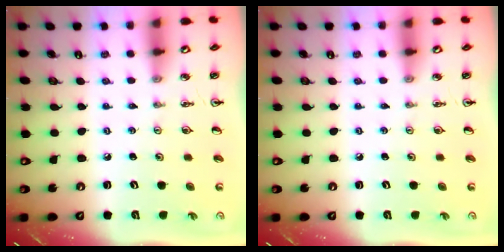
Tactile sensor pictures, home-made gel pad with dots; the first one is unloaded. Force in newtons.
{"total": 0.0}